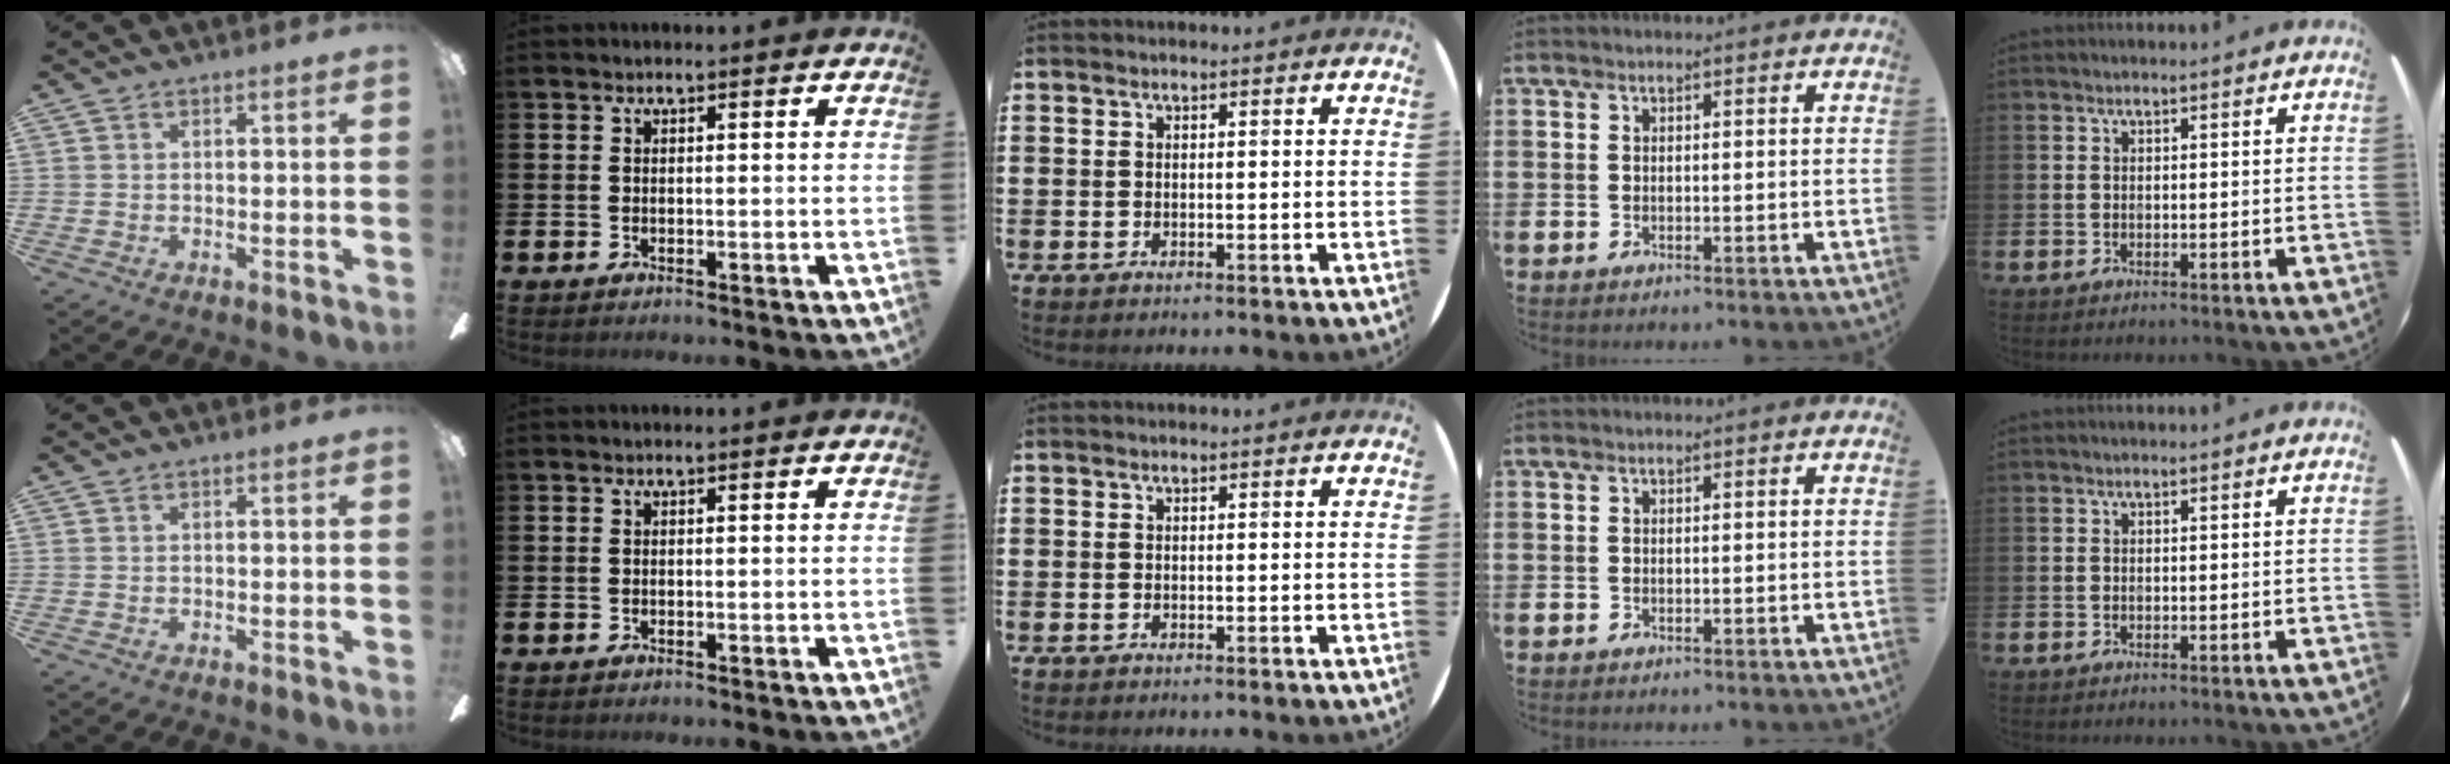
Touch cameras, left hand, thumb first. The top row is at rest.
{}